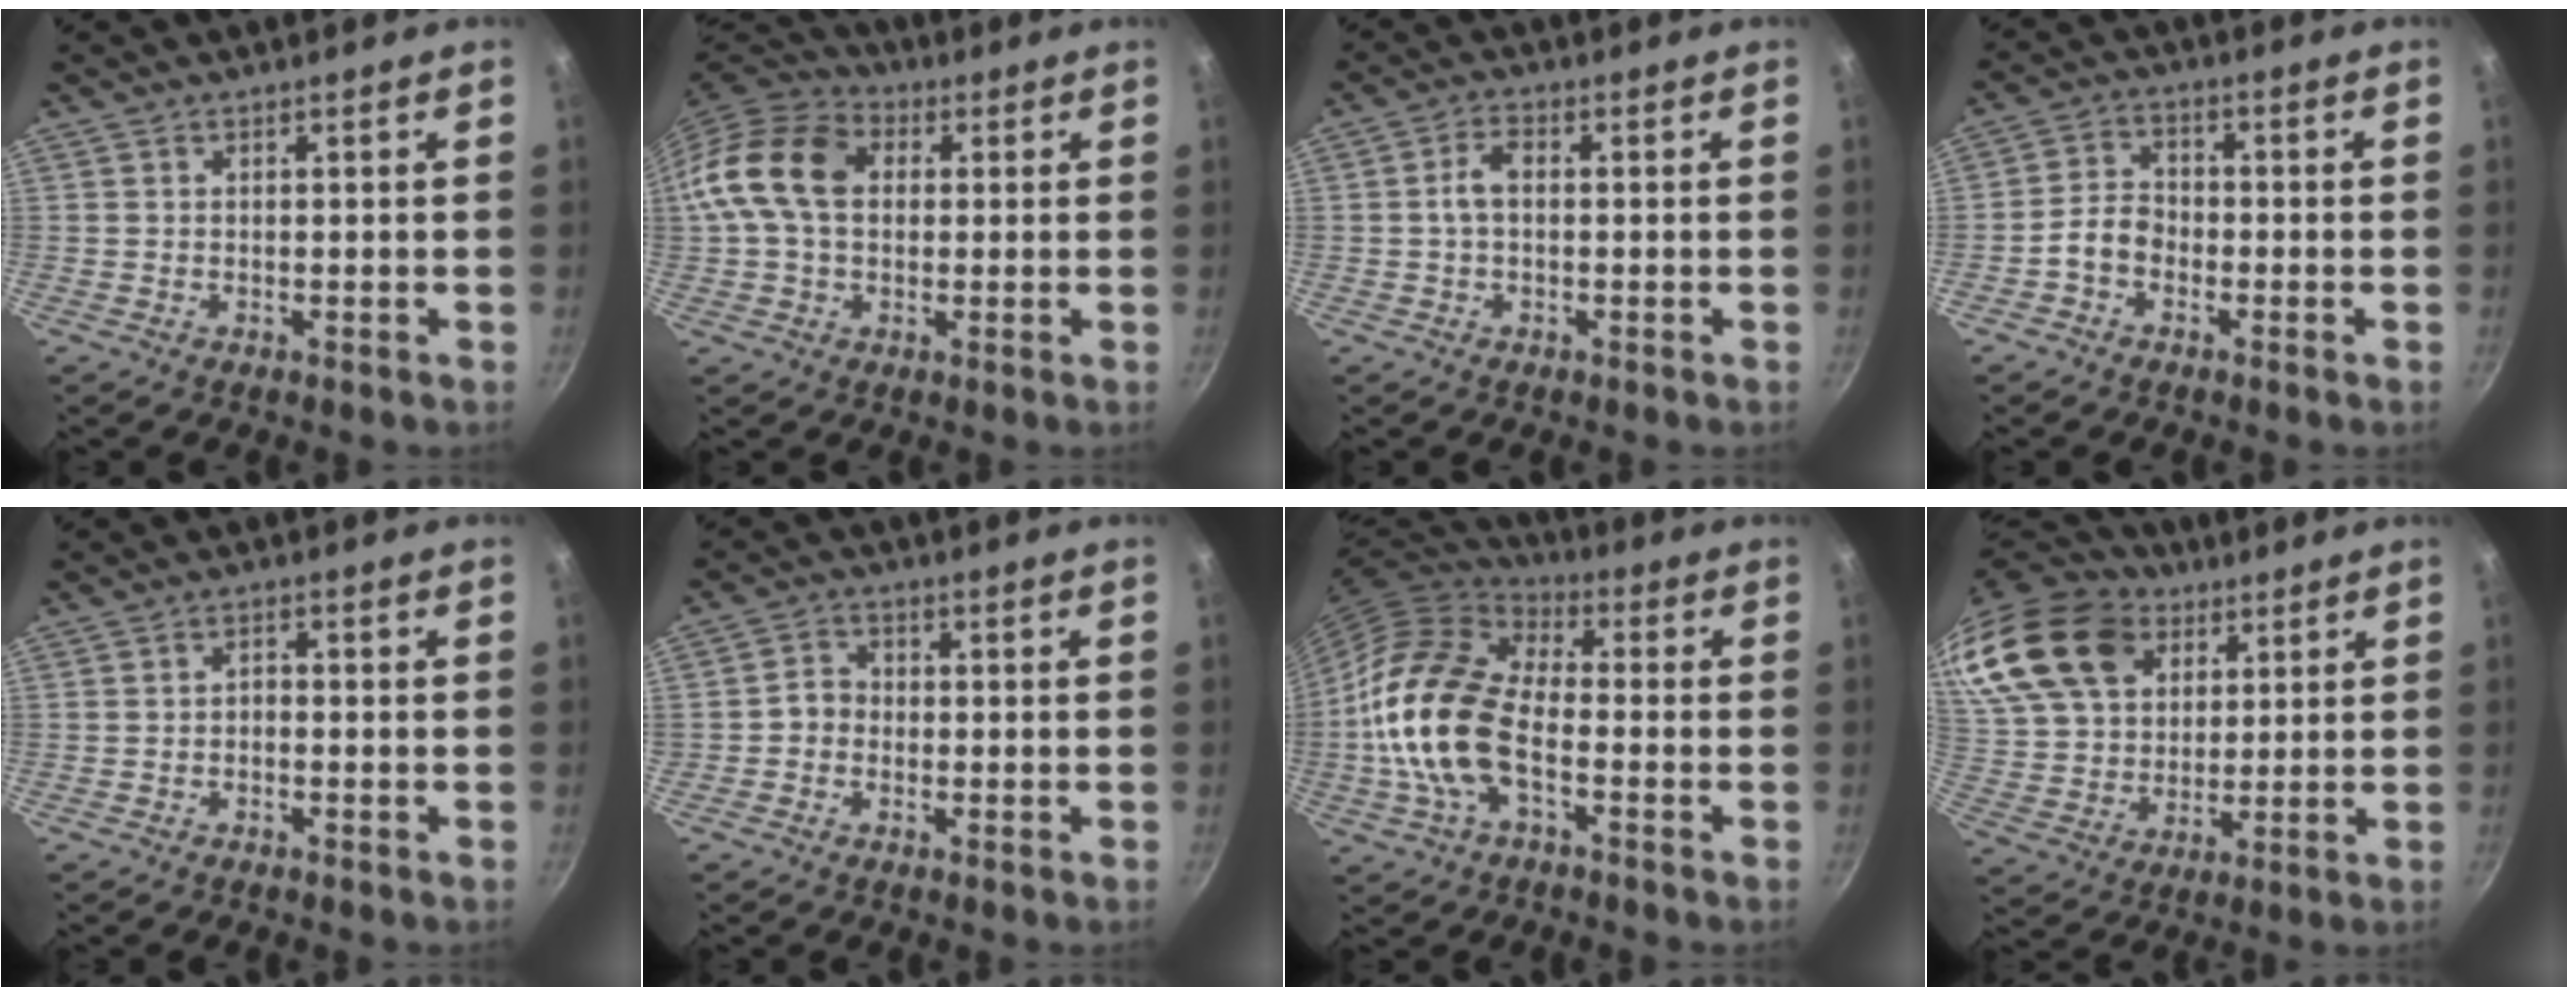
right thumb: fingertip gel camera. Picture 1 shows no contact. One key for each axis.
{"total": 14.8, "fx": 1.9, "fy": 10.6, "fz": 10.1, "tx": -0.169, "ty": 0.026, "tz": 0.016}
{"total": 3.6, "fx": -0.2, "fy": 2.1, "fz": 3.0, "tx": -0.060, "ty": 0.016, "tz": -0.007}
{"total": 4.5, "fx": -2.1, "fy": 3.1, "fz": 2.5, "tx": -0.040, "ty": 0.029, "tz": -0.049}
{"total": 1.5, "fx": -0.9, "fy": 0.7, "fz": 0.9, "tx": -0.015, "ty": 0.011, "tz": -0.018}
{"total": 3.0, "fx": -0.9, "fy": 2.6, "fz": 1.1, "tx": -0.001, "ty": 0.015, "tz": -0.023}
{"total": 18.6, "fx": -3.9, "fy": 10.3, "fz": 15.0, "tx": -0.277, "ty": 0.032, "tz": -0.089}
{"total": 25.2, "fx": 12.6, "fy": 17.4, "fz": 13.1, "tx": -0.275, "ty": 0.006, "tz": 0.240}